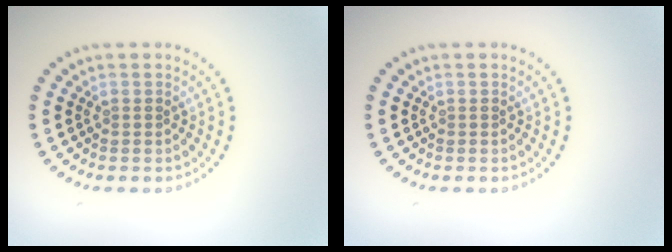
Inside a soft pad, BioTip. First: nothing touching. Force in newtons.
{"total": 0.0}